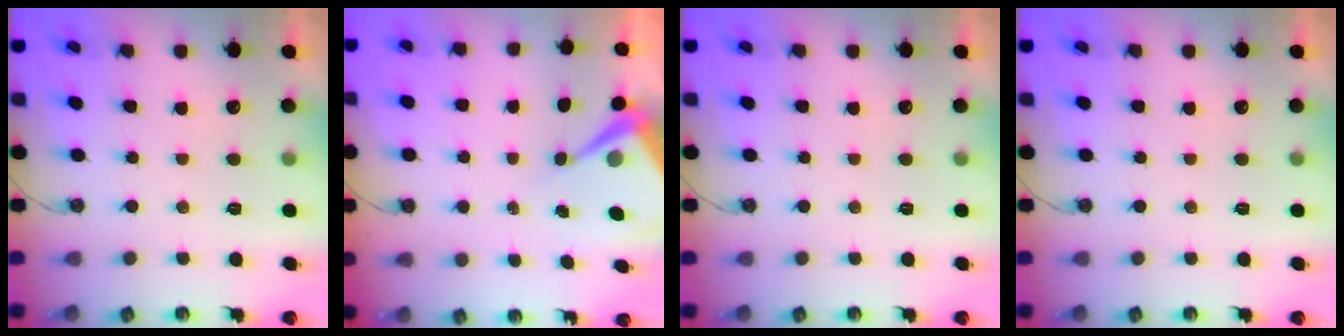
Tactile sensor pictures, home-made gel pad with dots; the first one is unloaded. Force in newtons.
{"total": 5.6, "press": 5.6, "slide": 0.5}
{"total": 0.0}
{"total": 0.0}